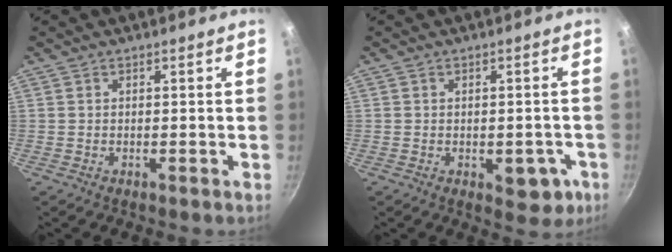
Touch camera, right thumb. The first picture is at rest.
{"total": 6.1, "force": [-2.0, 3.7, 4.4], "torque": [-0.021, 0.011, -0.019]}